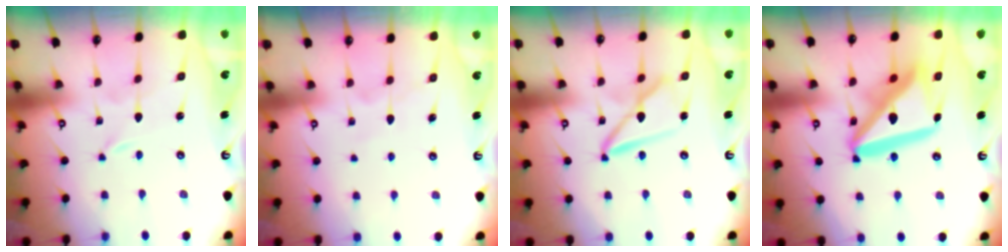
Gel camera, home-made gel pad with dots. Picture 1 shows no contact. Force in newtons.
{"total": 6.0, "press": 5.9, "slide": 0.8}
{"total": 9.7, "press": 9.6, "slide": 0.8}
{"total": 19.3, "press": 19.2, "slide": 2.4}